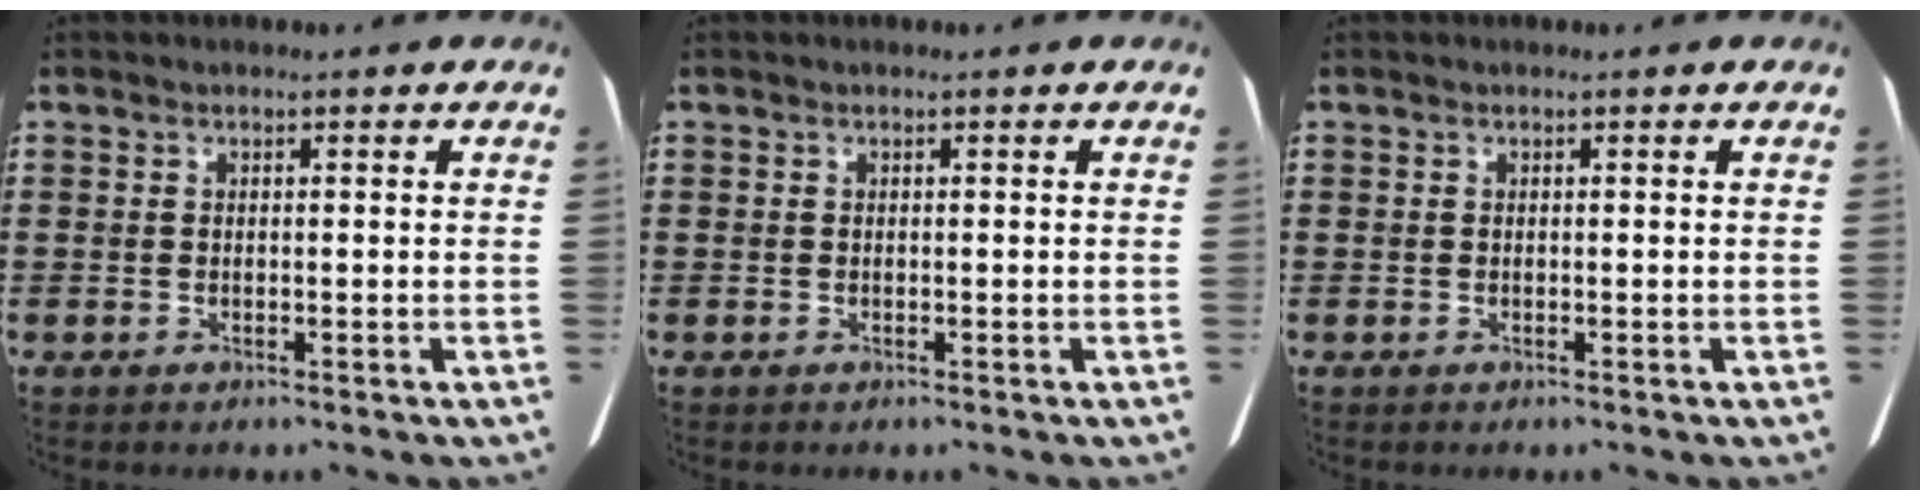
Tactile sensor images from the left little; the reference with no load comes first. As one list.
[{"total": 0.0}, {"total": 0.0}]